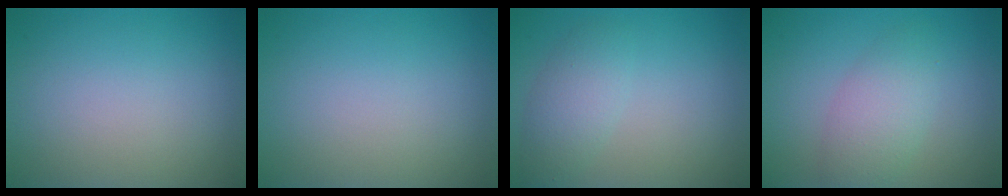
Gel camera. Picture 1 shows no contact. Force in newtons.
{"total": 0.0}
{"total": 2.6, "press": 2.6, "slide": 0.2}
{"total": 3.4, "press": 3.3, "slide": 0.1}